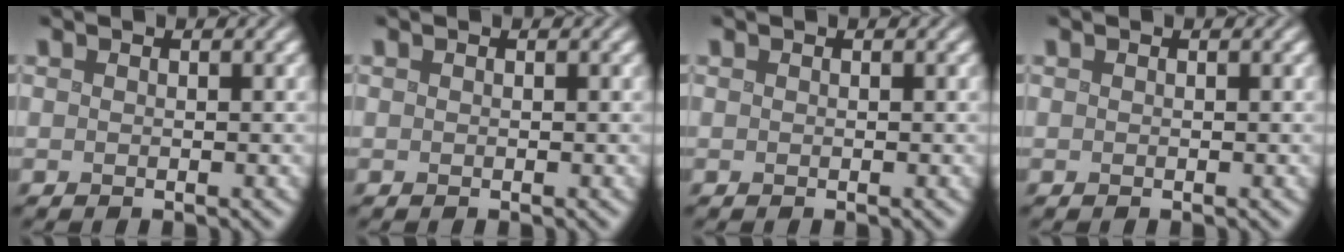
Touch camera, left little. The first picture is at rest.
{"total": 0.0}
{"total": 0.0}
{"total": 0.0}